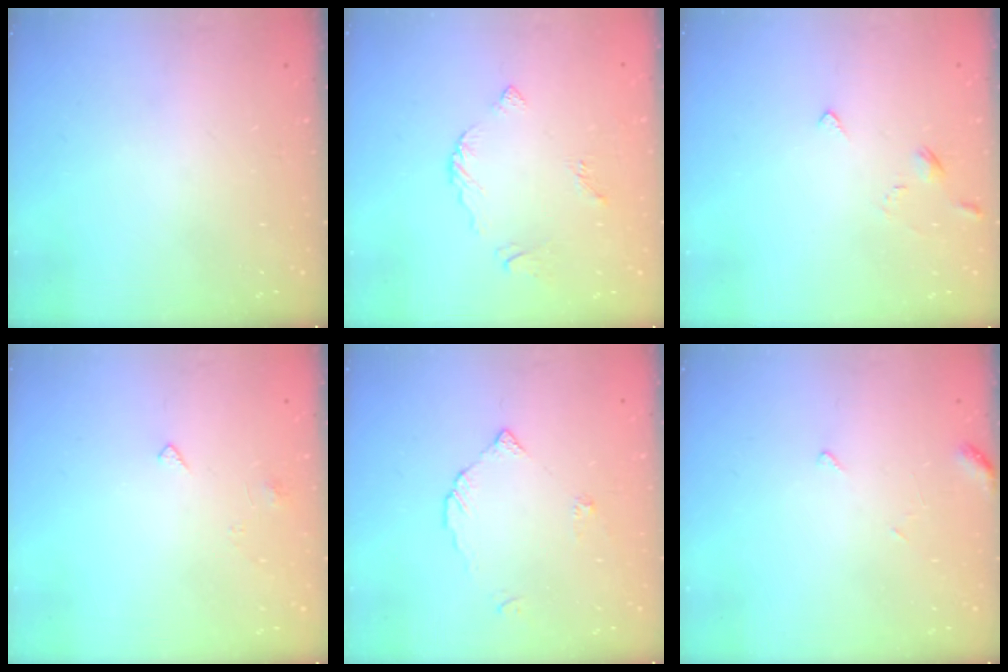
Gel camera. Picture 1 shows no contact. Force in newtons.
{"total": 4.1, "press": 4.1, "slide": 0.2}
{"total": 3.1, "press": 3.0, "slide": 0.6}
{"total": 2.8, "press": 2.8, "slide": 0.4}
{"total": 2.9, "press": 2.9, "slide": 0.1}
{"total": 5.4, "press": 5.4, "slide": 0.5}